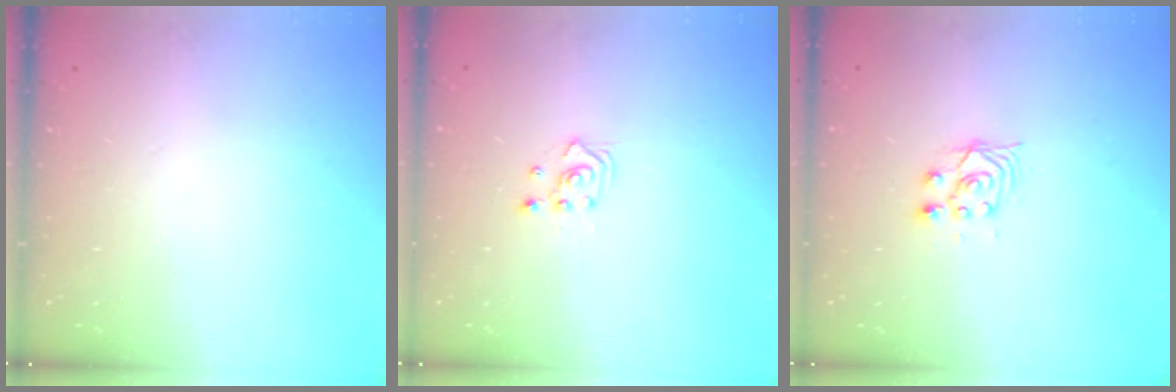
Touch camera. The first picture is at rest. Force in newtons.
{"total": 2.5, "press": 2.5, "slide": 0.3}
{"total": 4.0, "press": 4.0, "slide": 0.7}